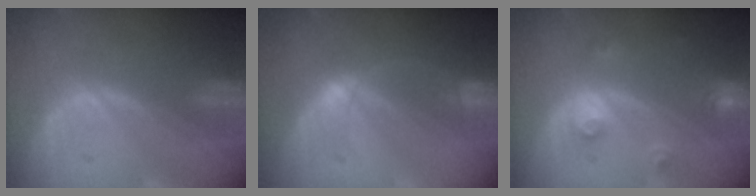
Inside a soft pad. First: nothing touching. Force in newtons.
{"total": 3.3, "press": 3.3, "slide": 0.2}
{"total": 3.1, "press": 2.9, "slide": 1.2}